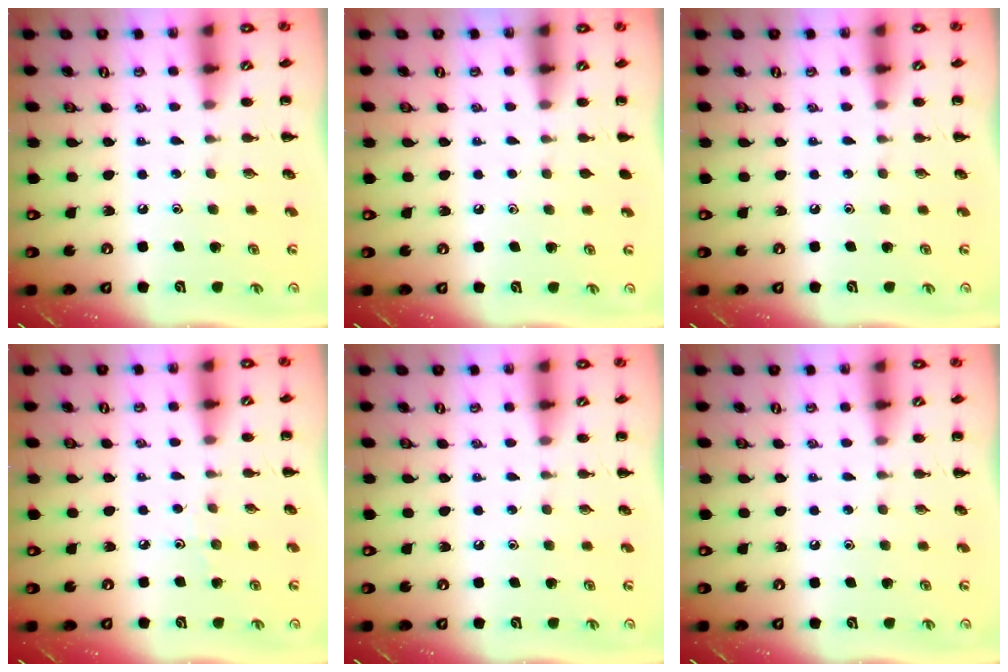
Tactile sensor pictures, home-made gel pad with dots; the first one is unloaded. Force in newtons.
{"total": 0.6, "press": 0.6, "slide": 0.1}
{"total": 0.0}
{"total": 2.9, "press": 2.7, "slide": 1.2}
{"total": 0.0}
{"total": 0.0}